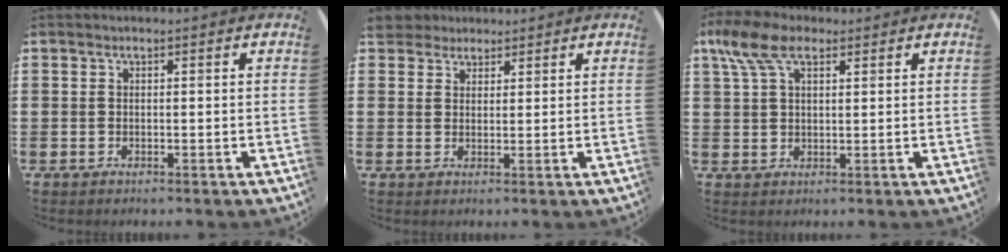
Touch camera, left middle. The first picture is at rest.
{"total": 3.4, "force": [3.0, 1.5, 0.1], "torque": [-0.005, 0.000, 0.057]}
{"total": 6.7, "force": [4.0, 3.3, 4.2], "torque": [-0.095, 0.008, 0.074]}